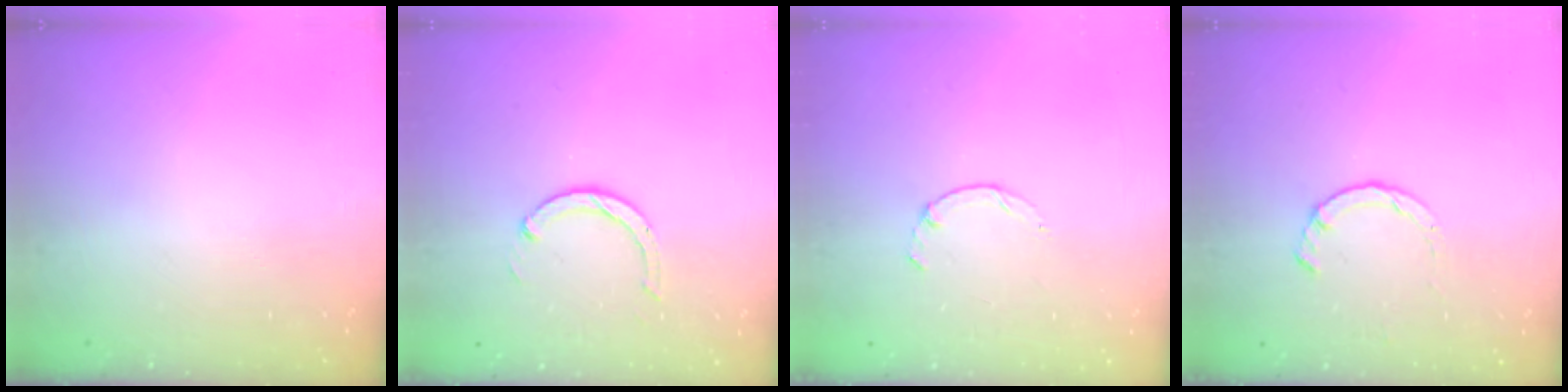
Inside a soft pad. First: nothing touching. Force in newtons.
{"total": 3.0, "press": 3.0, "slide": 0.3}
{"total": 1.3, "press": 1.2, "slide": 0.4}
{"total": 2.8, "press": 2.8, "slide": 0.4}